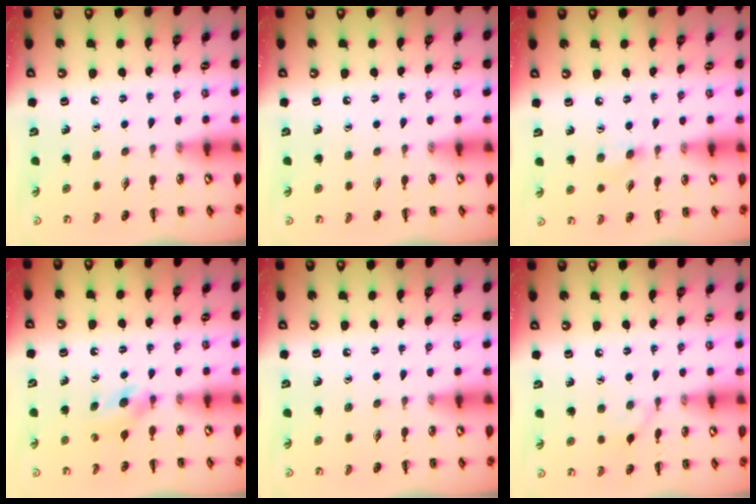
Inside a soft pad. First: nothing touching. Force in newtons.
{"total": 0.0}
{"total": 5.2, "press": 4.8, "slide": 2.0}
{"total": 3.6, "press": 3.4, "slide": 1.4}
{"total": 0.0}
{"total": 5.0, "press": 4.7, "slide": 1.6}